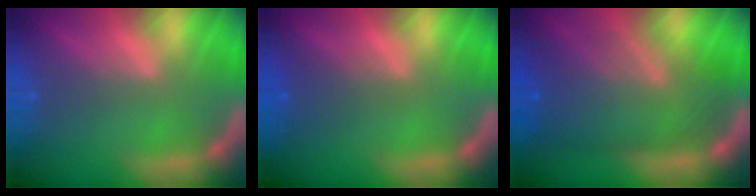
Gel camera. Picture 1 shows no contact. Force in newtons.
{"total": 2.0}
{"total": 9.6}